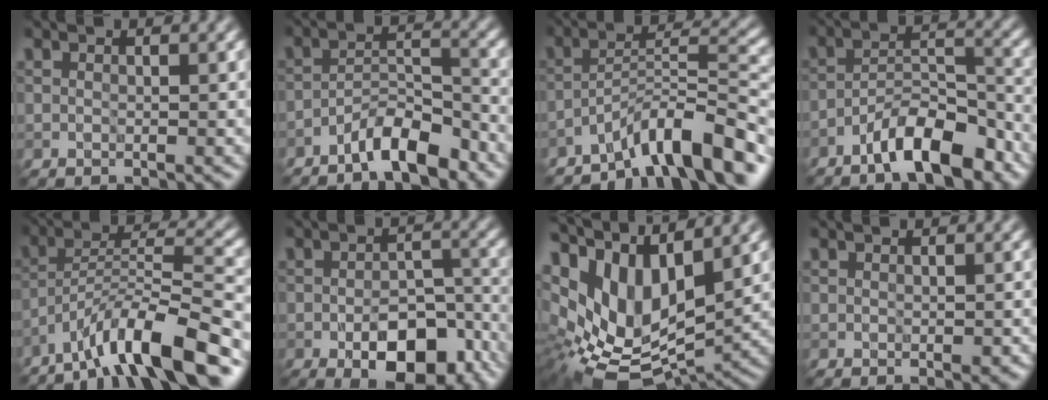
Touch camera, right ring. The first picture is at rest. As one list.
[{"total": 5.1, "force": [-4.0, 1.4, 2.8], "torque": [-0.041, 0.010, -0.076]}, {"total": 8.1, "force": [-6.3, 1.5, 4.8], "torque": [-0.061, 0.014, -0.112]}, {"total": 7.4, "force": [-5.2, 2.2, 4.7], "torque": [-0.068, 0.013, -0.092]}, {"total": 10.1, "force": [-7.4, 1.6, 6.7], "torque": [-0.100, 0.017, -0.137]}, {"total": 8.5, "force": [-3.9, 4.5, 6.1], "torque": [-0.087, -0.015, -0.049]}, {"total": 13.4, "force": [3.5, 7.3, 10.7], "torque": [-0.208, -0.006, 0.081]}, {"total": 0.8, "force": [-0.1, 0.4, 0.7], "torque": [-0.012, -0.004, 0.001]}]